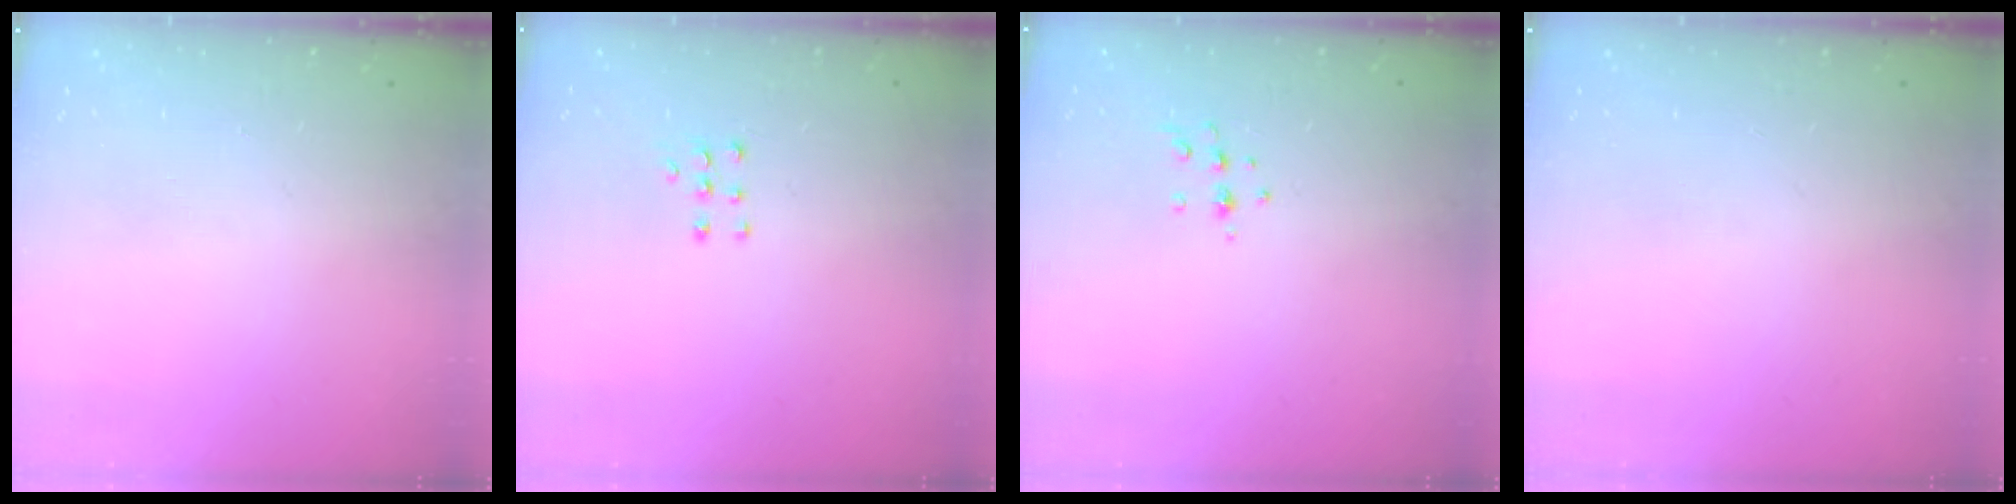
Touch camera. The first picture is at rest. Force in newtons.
{"total": 5.5, "press": 5.5, "slide": 0.9}
{"total": 5.1, "press": 4.9, "slide": 1.1}
{"total": 0.0}